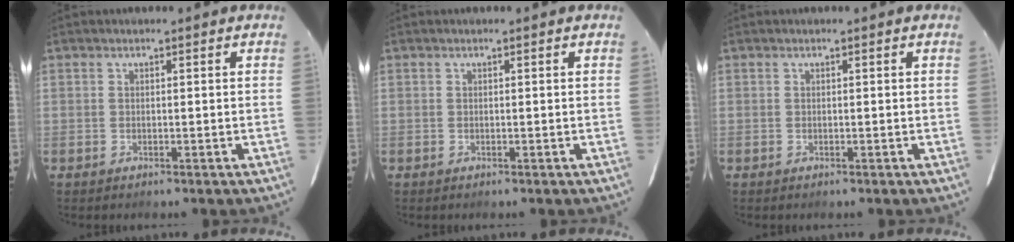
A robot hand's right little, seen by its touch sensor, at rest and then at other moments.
{"total": 0.0}
{"total": 0.0}